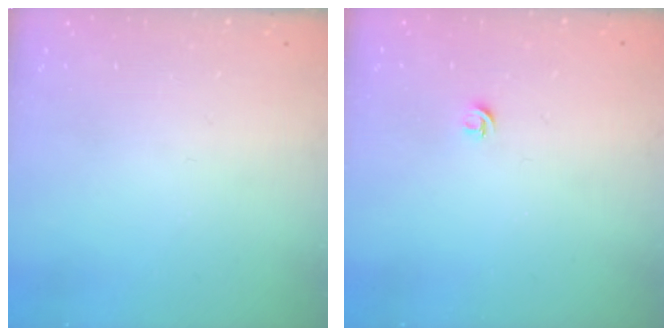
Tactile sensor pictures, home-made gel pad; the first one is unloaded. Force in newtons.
{"total": 3.6, "press": 3.6, "slide": 0.5}